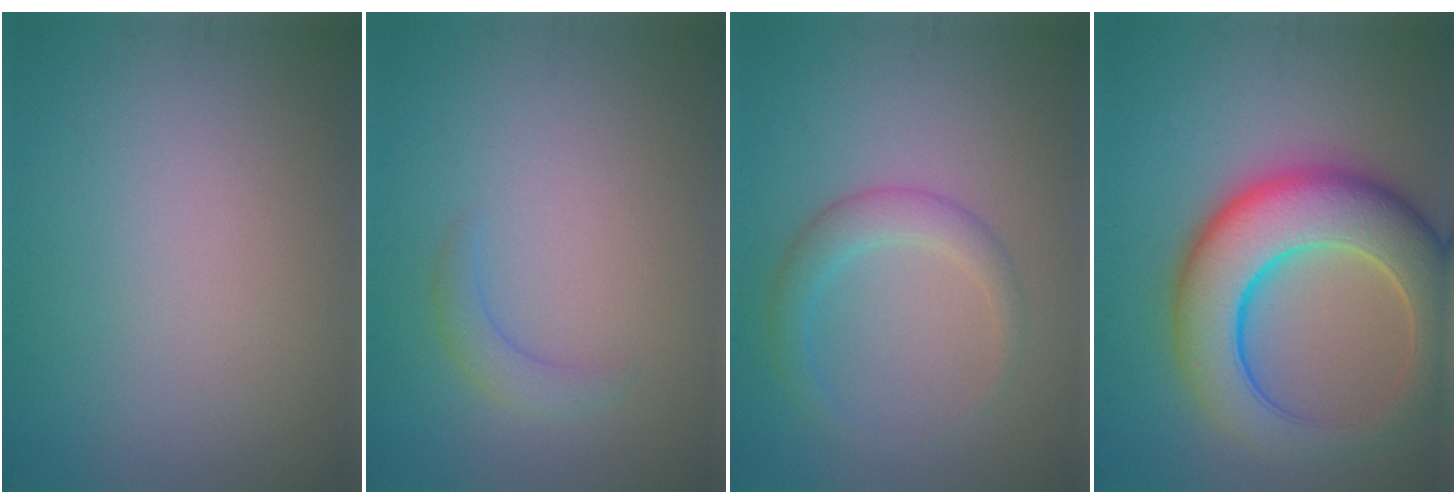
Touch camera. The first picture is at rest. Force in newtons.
{"total": 1.6, "press": 1.6, "slide": 0.1}
{"total": 2.6, "press": 2.6, "slide": 0.1}
{"total": 10.9, "press": 10.9, "slide": 0.2}